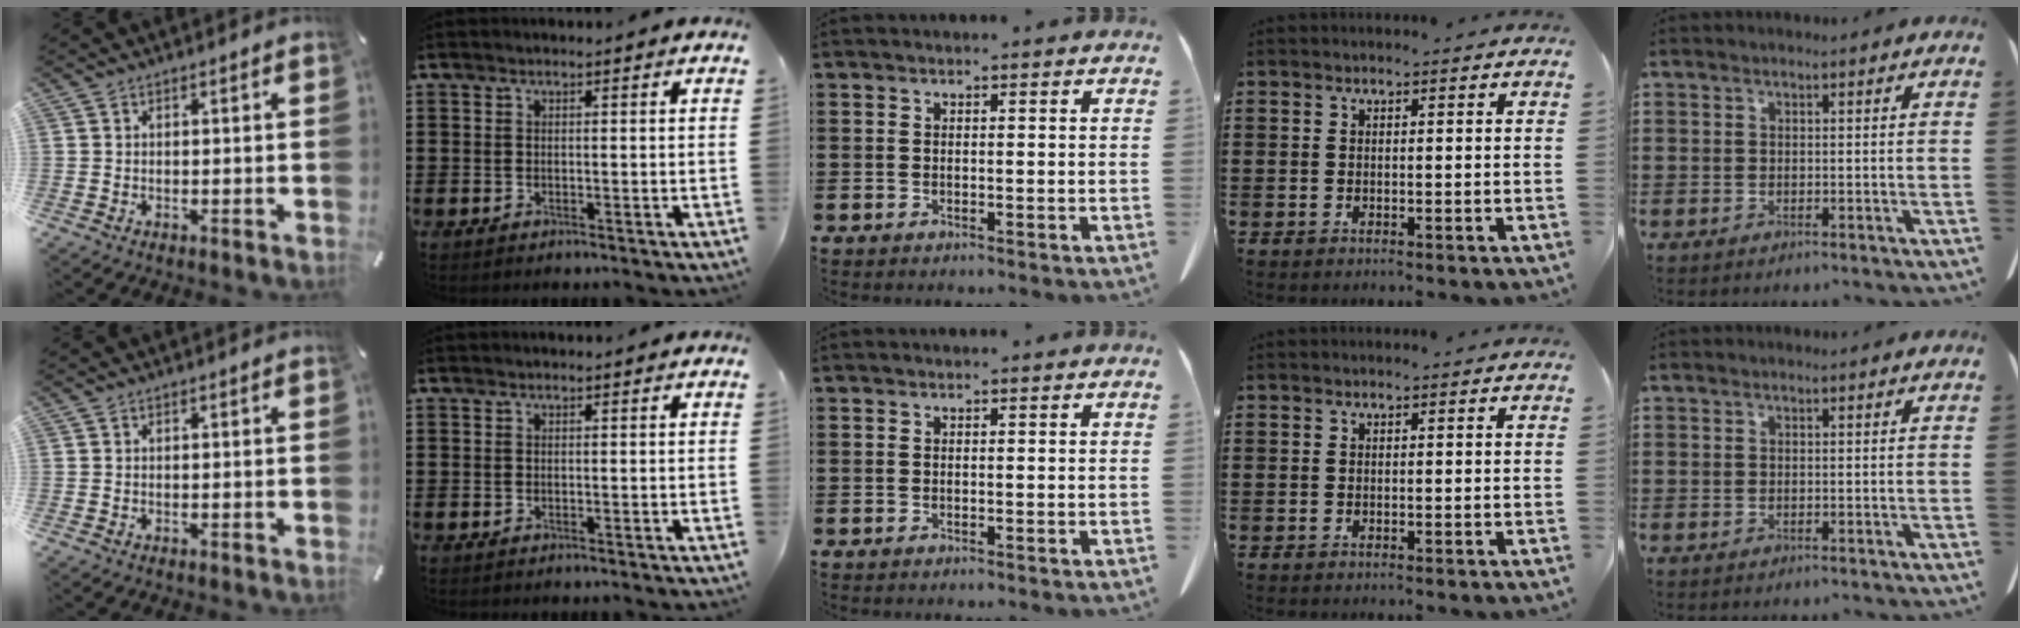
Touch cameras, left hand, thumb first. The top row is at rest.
{}